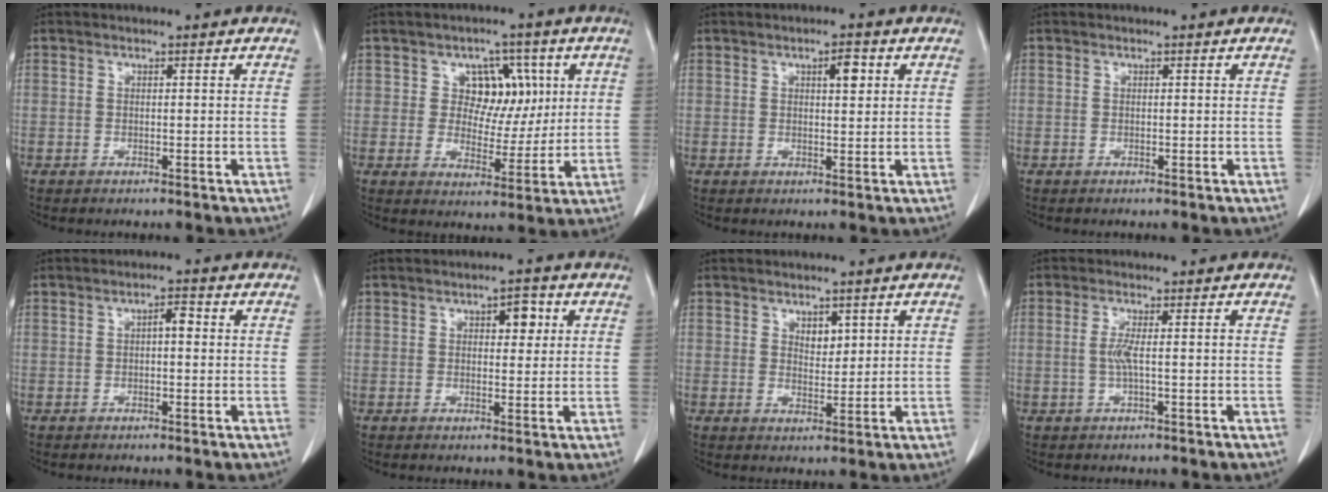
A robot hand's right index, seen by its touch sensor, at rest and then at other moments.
{"total": 7.2, "force": [2.1, 5.5, 4.1], "torque": [-0.045, 0.017, 0.038]}
{"total": 2.9, "force": [1.2, 0.9, 2.5], "torque": [-0.041, 0.000, 0.018]}
{"total": 0.0}
{"total": 2.1, "force": [0.2, 0.8, 2.0], "torque": [-0.029, 0.006, 0.001]}
{"total": 3.4, "force": [1.3, 1.7, 2.7], "torque": [-0.036, 0.007, 0.017]}
{"total": 2.5, "force": [1.2, 1.5, 1.6], "torque": [-0.021, -0.005, 0.024]}
{"total": 2.5, "force": [-0.3, 0.0, 2.5], "torque": [-0.052, 0.000, -0.005]}